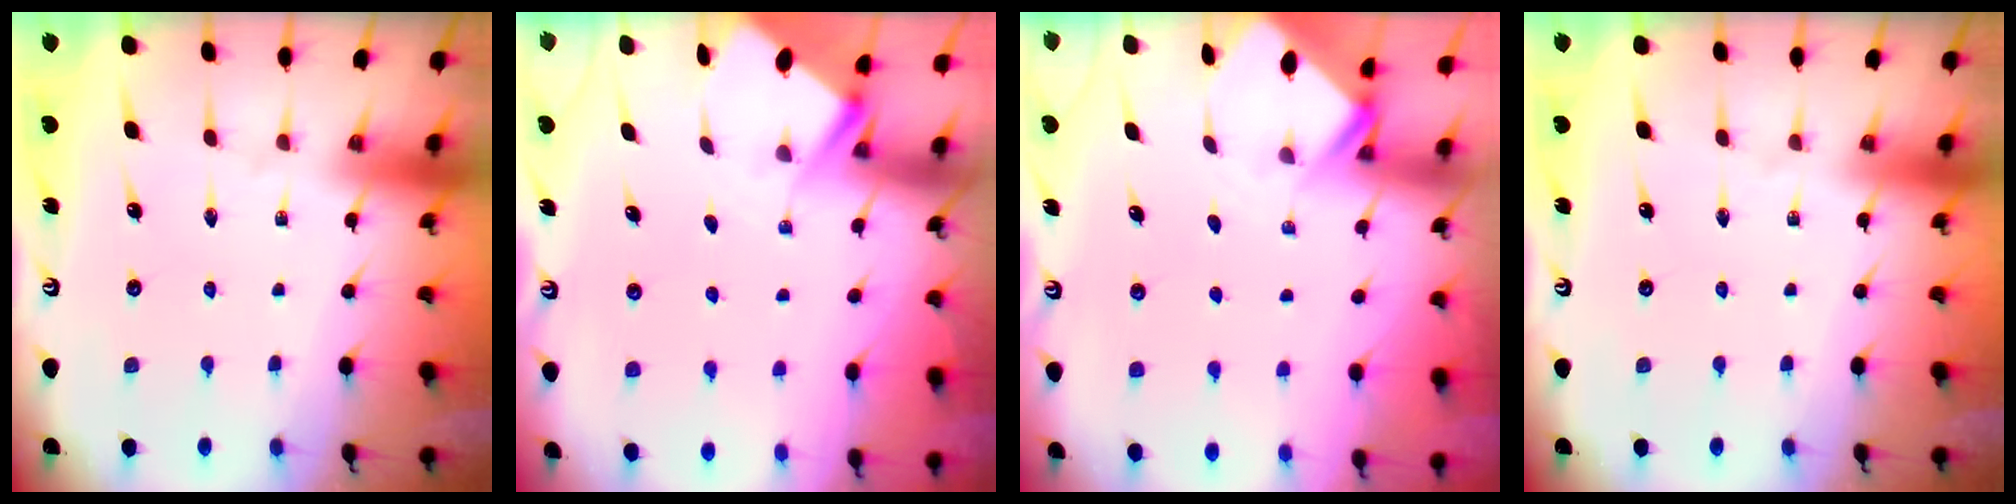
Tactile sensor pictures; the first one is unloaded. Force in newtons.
{"total": 3.1, "press": 3.0, "slide": 0.4}
{"total": 2.4, "press": 2.4, "slide": 0.1}
{"total": 0.0}